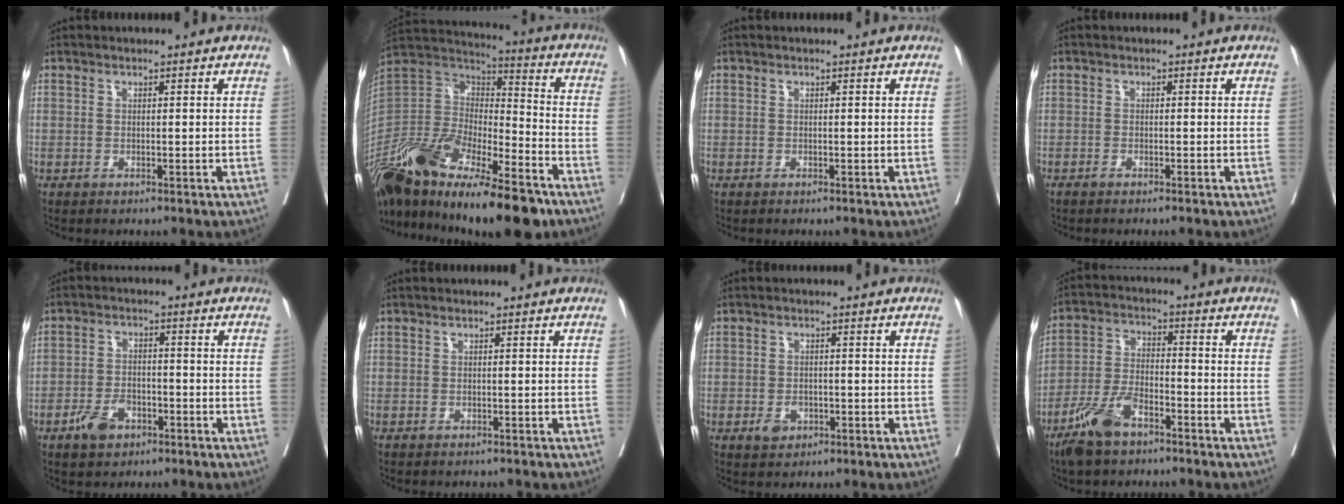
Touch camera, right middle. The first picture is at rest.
{"total": 28.7, "force": [-19.7, 8.1, 19.3], "torque": [-0.361, -0.033, -0.348]}
{"total": 0.0}
{"total": 1.5, "force": [-1.3, 0.1, 0.7], "torque": [-0.013, -0.002, -0.018]}
{"total": 5.0, "force": [-2.9, 2.9, 2.8], "torque": [-0.056, 0.001, -0.049]}
{"total": 1.7, "force": [-1.5, 0.5, 0.4], "torque": [-0.012, -0.003, -0.021]}
{"total": 2.7, "force": [-1.2, 2.0, 1.5], "torque": [-0.023, 0.002, -0.013]}
{"total": 8.5, "force": [-5.8, 3.0, 5.4], "torque": [-0.125, -0.010, -0.116]}